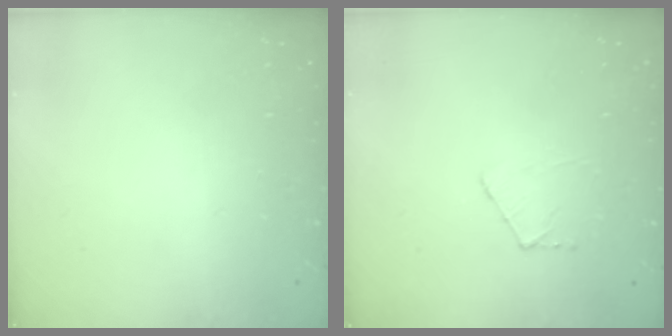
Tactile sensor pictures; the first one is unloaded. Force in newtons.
{"total": 3.6, "press": 3.6, "slide": 0.3}